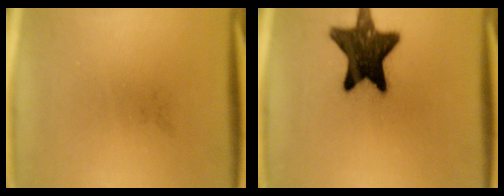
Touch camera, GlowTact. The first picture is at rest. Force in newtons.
{"total": 14.9}